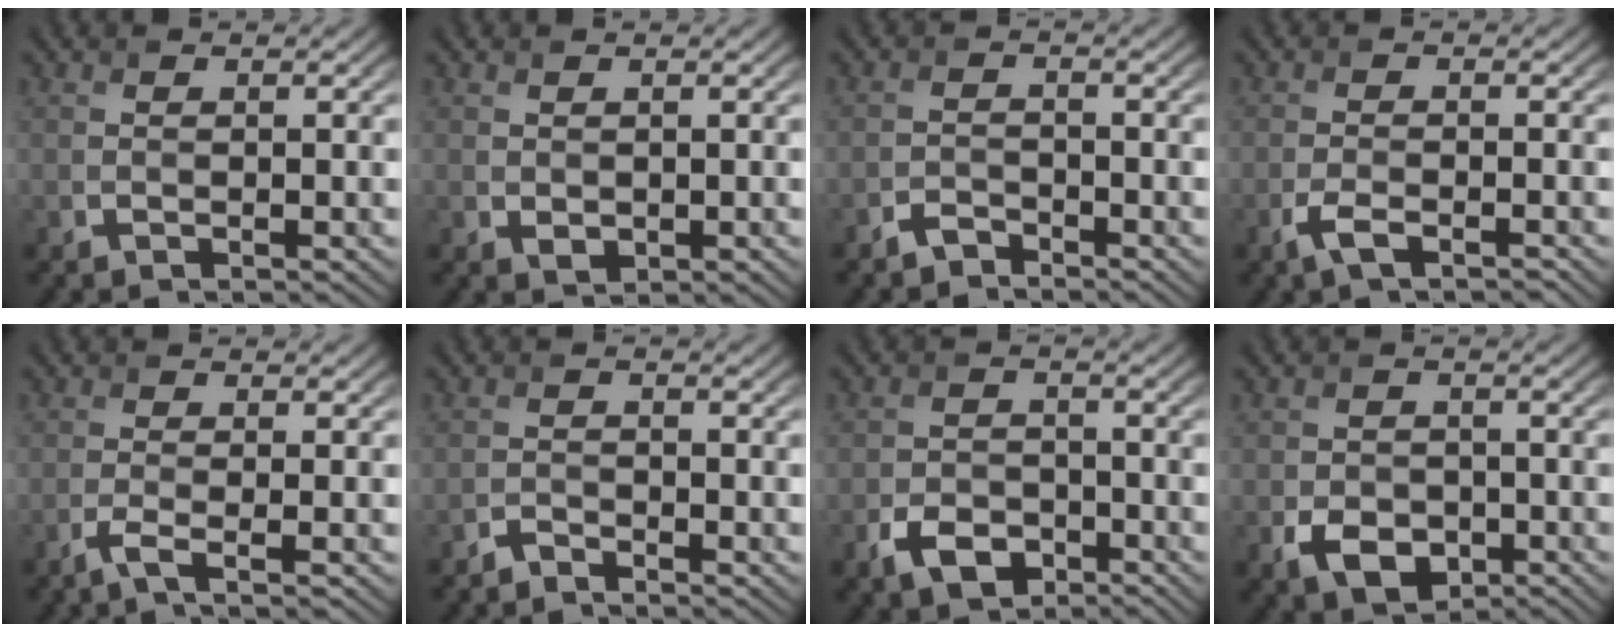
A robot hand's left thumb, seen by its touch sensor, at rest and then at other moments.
{"total": 1.1, "force": [0.1, 0.9, 0.7], "torque": [-0.015, -0.006, 0.009]}
{"total": 2.0, "force": [-1.9, 0.7, 0.5], "torque": [-0.007, 0.003, -0.042]}
{"total": 3.0, "force": [-1.9, 1.0, 2.1], "torque": [-0.050, -0.002, -0.041]}
{"total": 2.5, "force": [-1.5, 0.4, 2.0], "torque": [-0.036, 0.002, -0.044]}
{"total": 1.5, "force": [-1.5, 0.2, 0.3], "torque": [-0.006, 0.000, -0.034]}
{"total": 4.7, "force": [-2.8, 2.9, 2.4], "torque": [-0.048, -0.008, -0.059]}
{"total": 4.8, "force": [-2.2, 3.5, 2.6], "torque": [-0.051, -0.015, -0.040]}